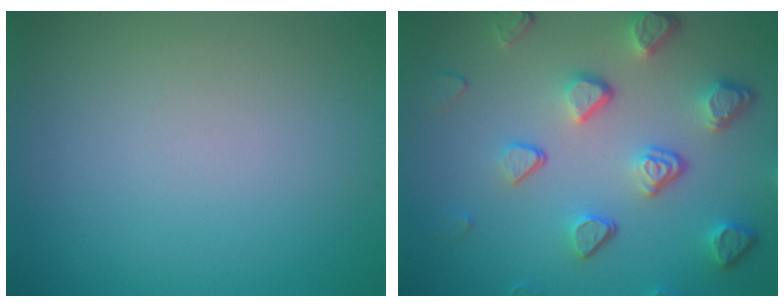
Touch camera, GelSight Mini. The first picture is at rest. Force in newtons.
{"total": 5.1, "press": 3.8, "slide": 3.4}